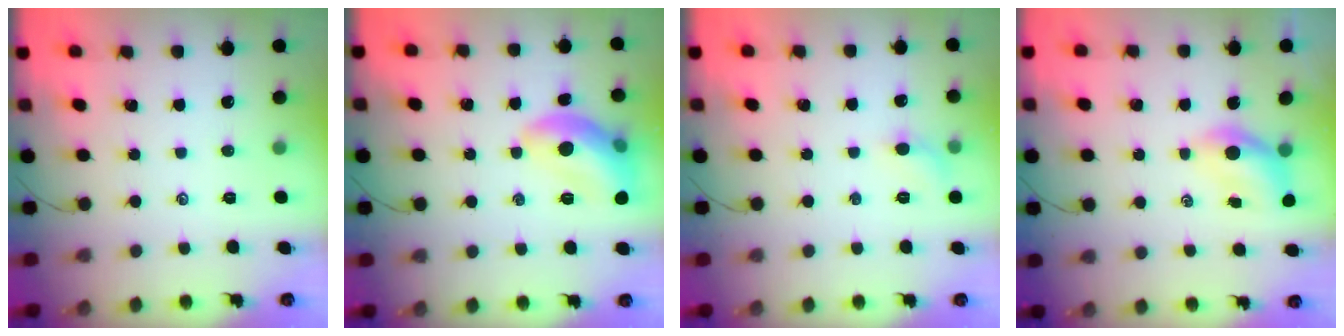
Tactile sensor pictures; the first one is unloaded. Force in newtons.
{"total": 12.5, "press": 12.4, "slide": 0.9}
{"total": 4.7, "press": 4.5, "slide": 1.3}
{"total": 5.1, "press": 5.0, "slide": 1.2}